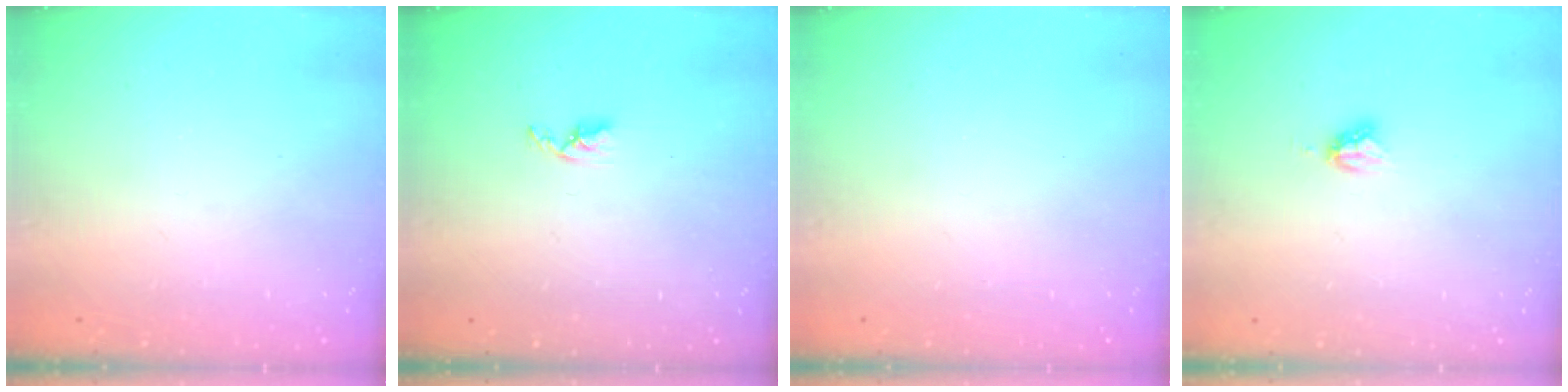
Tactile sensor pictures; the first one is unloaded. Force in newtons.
{"total": 3.3, "press": 3.2, "slide": 0.5}
{"total": 0.0}
{"total": 3.4, "press": 3.4, "slide": 0.4}